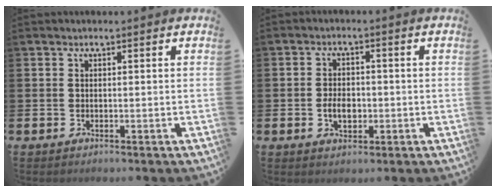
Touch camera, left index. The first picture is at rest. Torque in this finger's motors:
{"motor_torque": [0.14, 0.04, 0.07, 0.11]}